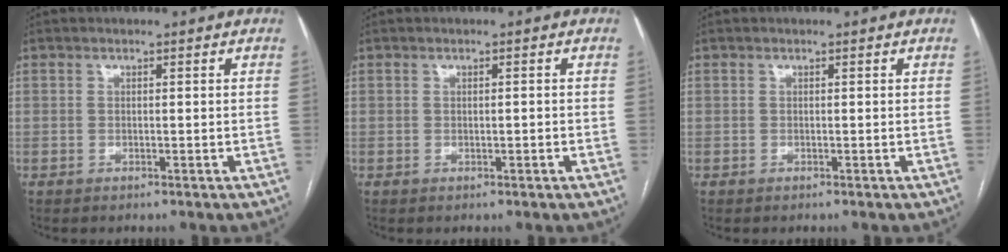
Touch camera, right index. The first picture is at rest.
{"total": 0.6, "force": [-0.1, 0.1, 0.6], "torque": [-0.010, 0.000, 0.001]}
{"total": 0.0}